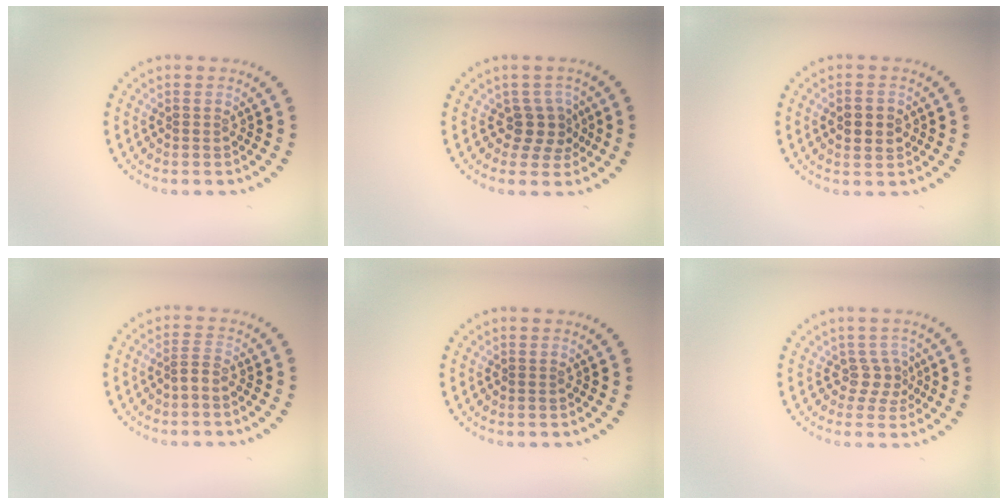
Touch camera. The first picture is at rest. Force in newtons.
{"total": 2.5, "press": 2.0, "slide": 1.6}
{"total": 3.1, "press": 3.1, "slide": 0.1}
{"total": 1.2, "press": 0.9, "slide": 0.8}
{"total": 0.0}
{"total": 2.1, "press": 1.5, "slide": 1.5}